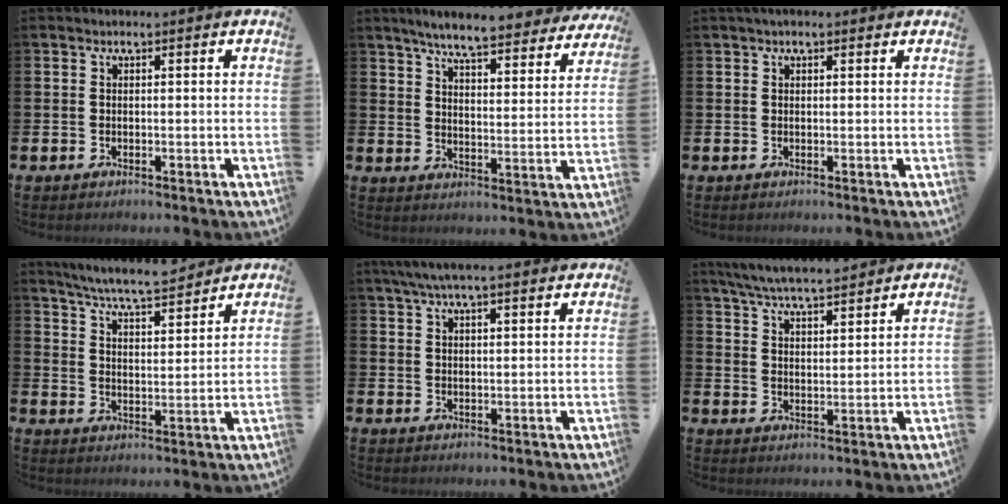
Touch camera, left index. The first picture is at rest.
{"total": 7.3, "force": [6.7, 0.6, 2.7], "torque": [-0.065, -0.044, 0.112]}
{"total": 1.0, "force": [0.7, 0.4, 0.6], "torque": [-0.009, 0.004, 0.012]}
{"total": 6.9, "force": [6.6, -0.1, 1.9], "torque": [-0.057, -0.043, 0.115]}
{"total": 5.3, "force": [4.7, 0.5, 2.3], "torque": [-0.053, -0.008, 0.086]}
{"total": 6.5, "force": [6.3, 0.4, 1.5], "torque": [-0.048, -0.031, 0.113]}